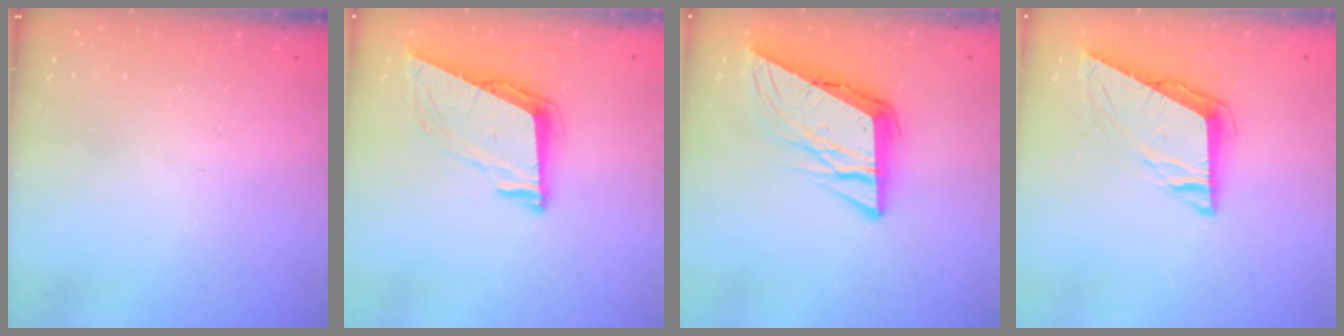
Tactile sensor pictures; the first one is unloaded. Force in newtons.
{"total": 9.3, "press": 8.8, "slide": 3.2}
{"total": 11.4, "press": 11.2, "slide": 1.9}
{"total": 8.0, "press": 8.0, "slide": 0.8}